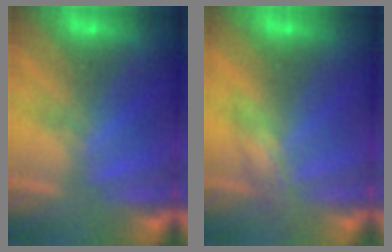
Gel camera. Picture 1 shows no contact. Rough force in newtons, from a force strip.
{"total": 2.3}